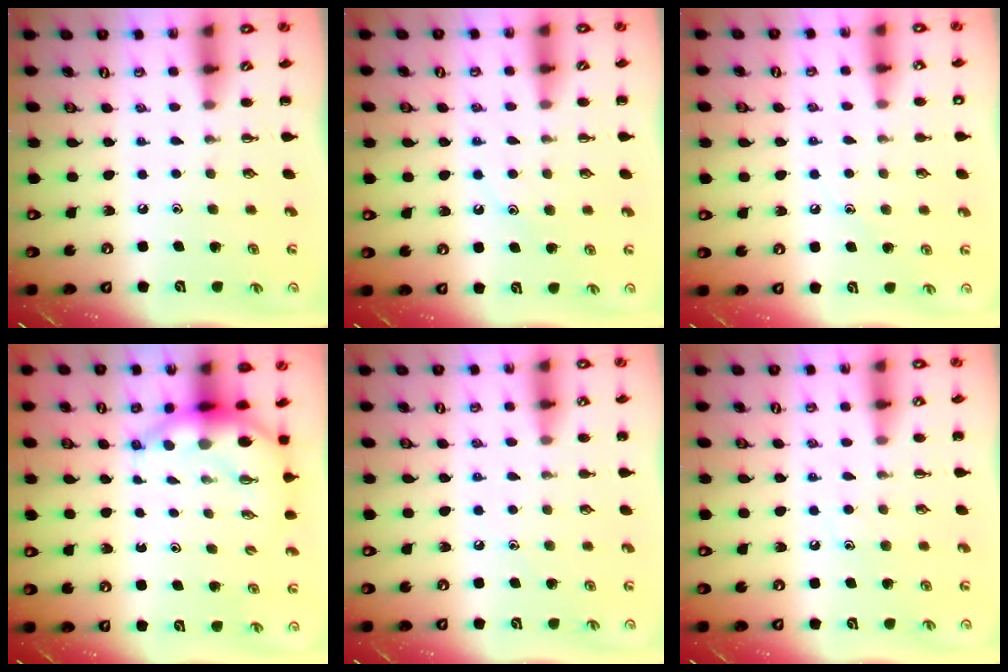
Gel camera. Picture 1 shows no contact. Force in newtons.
{"total": 9.5, "press": 9.5, "slide": 1.3}
{"total": 7.9, "press": 7.8, "slide": 1.7}
{"total": 7.0, "press": 6.9, "slide": 1.2}
{"total": 6.8, "press": 6.5, "slide": 2.0}
{"total": 6.0, "press": 5.9, "slide": 1.2}